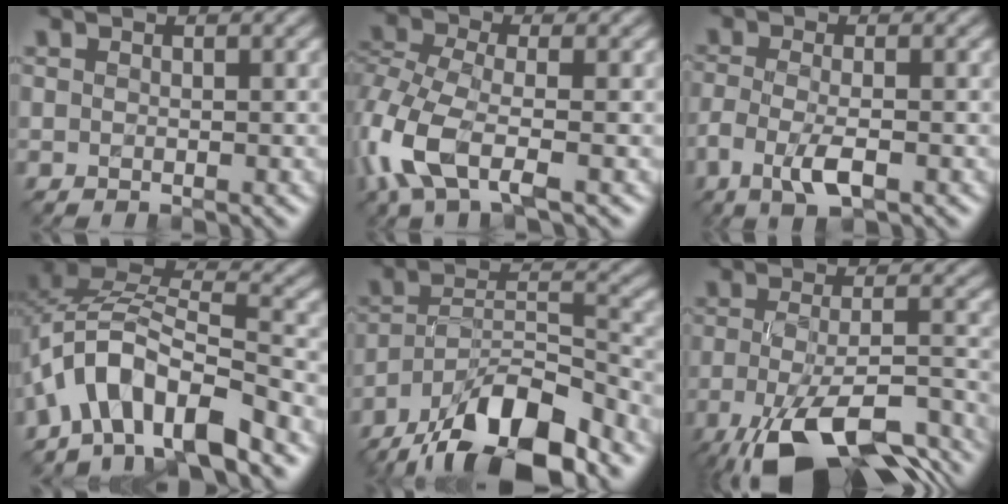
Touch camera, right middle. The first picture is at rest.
{"total": 6.7, "force": [-2.9, 2.9, 5.2], "torque": [-0.134, -0.001, -0.072]}
{"total": 3.3, "force": [-1.5, 1.0, 2.8], "torque": [-0.063, -0.003, -0.034]}
{"total": 9.3, "force": [-5.1, 4.1, 6.6], "torque": [-0.109, 0.015, -0.105]}
{"total": 12.2, "force": [-8.9, 3.8, 7.5], "torque": [-0.123, 0.016, -0.164]}
{"total": 13.4, "force": [-8.3, 4.2, 9.7], "torque": [-0.193, -0.029, -0.121]}